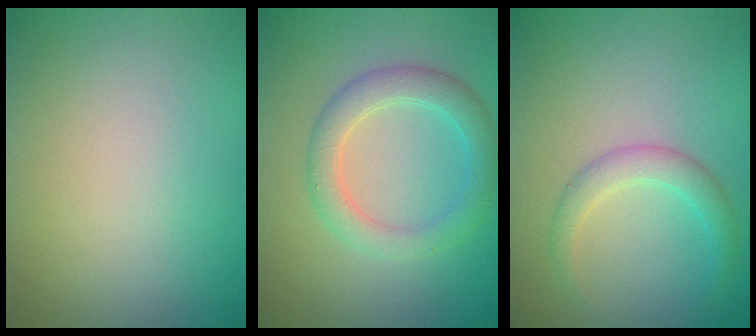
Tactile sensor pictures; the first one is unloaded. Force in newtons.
{"total": 3.6, "press": 3.6, "slide": 0.1}
{"total": 2.3, "press": 2.3, "slide": 0.0}